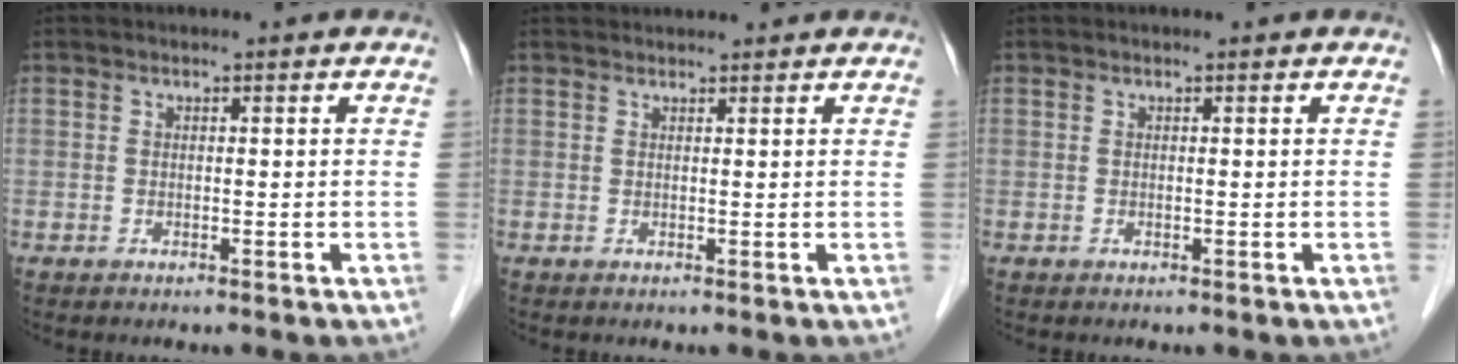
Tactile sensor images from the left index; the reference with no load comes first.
{"total": 3.6, "force": [3.5, 0.4, 0.6], "torque": [-0.006, 0.031, 0.048]}
{"total": 0.0}